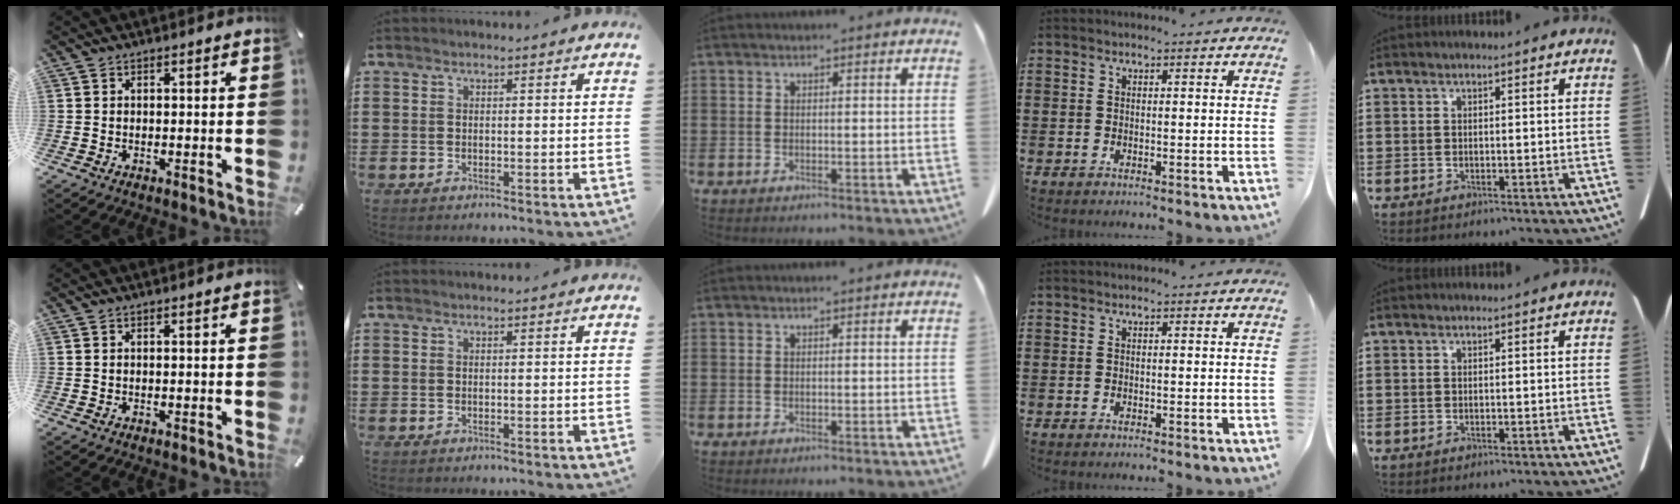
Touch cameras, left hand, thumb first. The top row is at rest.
{}